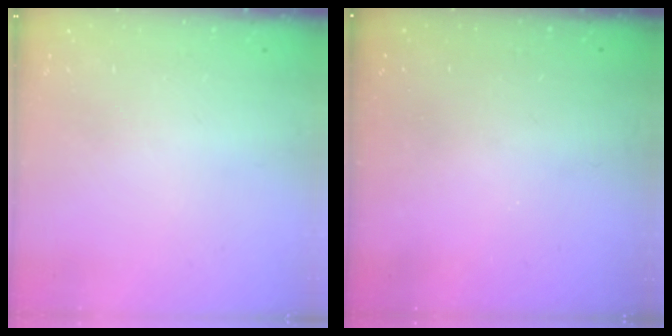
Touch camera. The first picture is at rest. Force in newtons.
{"total": 3.3, "press": 3.3, "slide": 0.1}